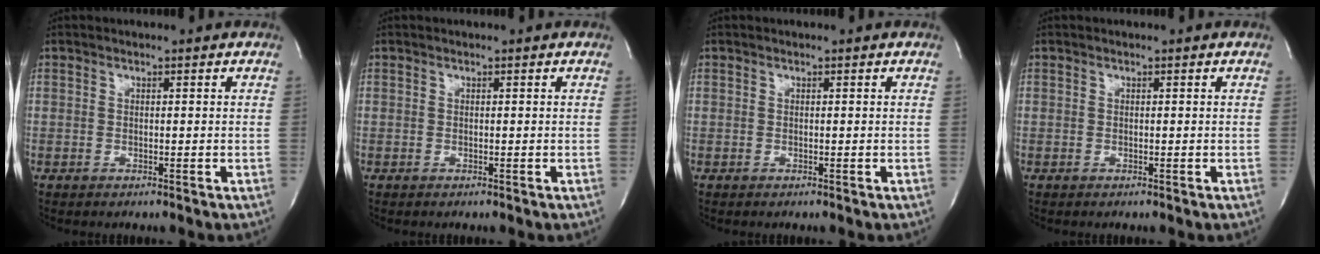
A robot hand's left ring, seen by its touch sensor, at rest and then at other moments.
{"total": 0.0}
{"total": 0.0}
{"total": 0.0}